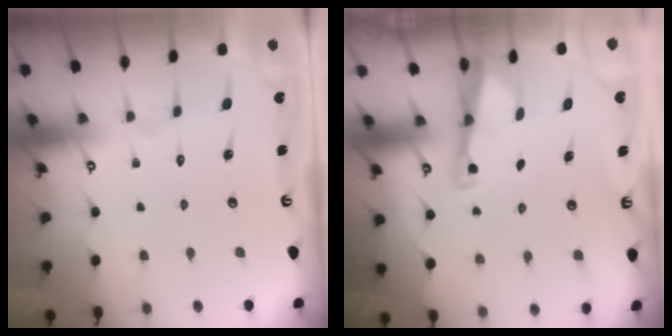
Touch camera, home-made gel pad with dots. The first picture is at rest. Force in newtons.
{"total": 2.5, "press": 2.5, "slide": 0.1}